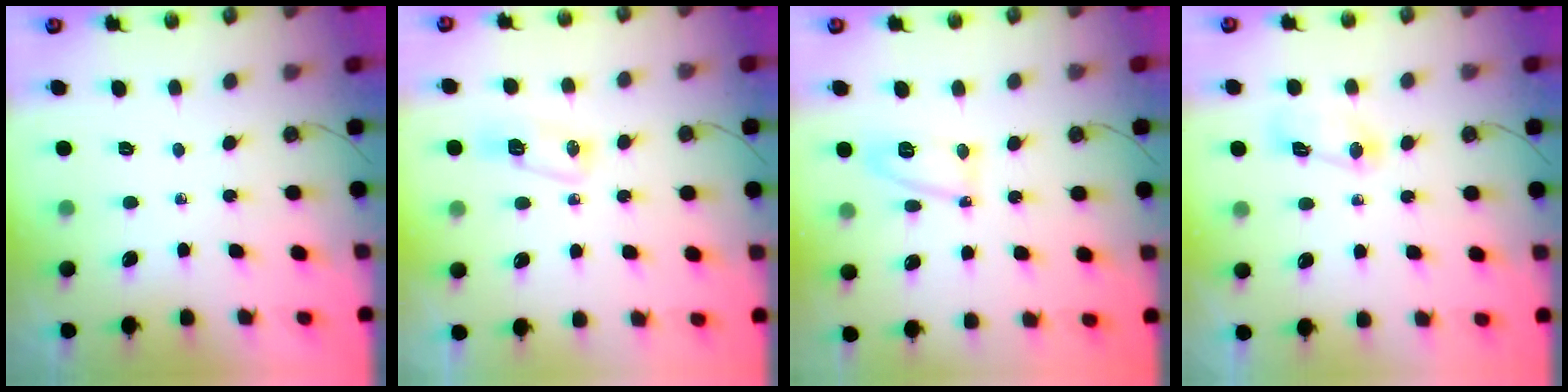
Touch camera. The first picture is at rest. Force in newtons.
{"total": 5.9, "press": 5.8, "slide": 0.6}
{"total": 7.8, "press": 7.8, "slide": 0.7}
{"total": 5.5, "press": 5.4, "slide": 0.7}